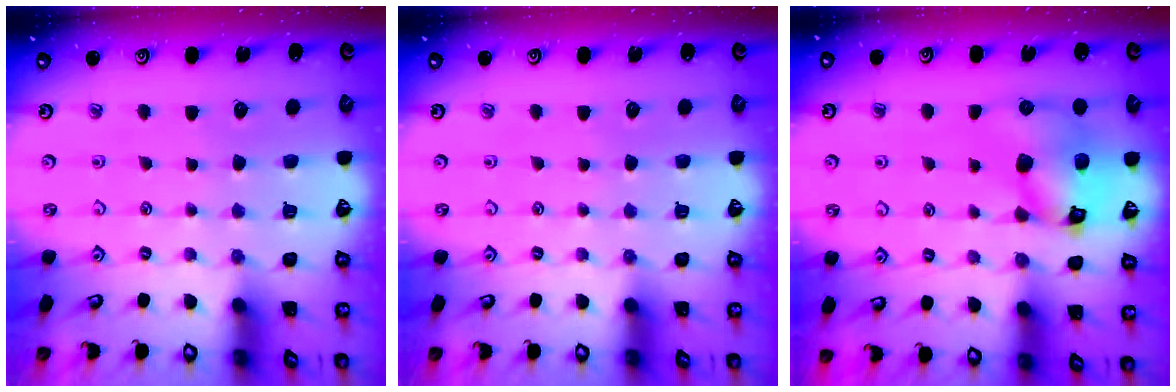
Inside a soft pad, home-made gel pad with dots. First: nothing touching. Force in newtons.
{"total": 0.0}
{"total": 12.3, "press": 12.2, "slide": 1.6}